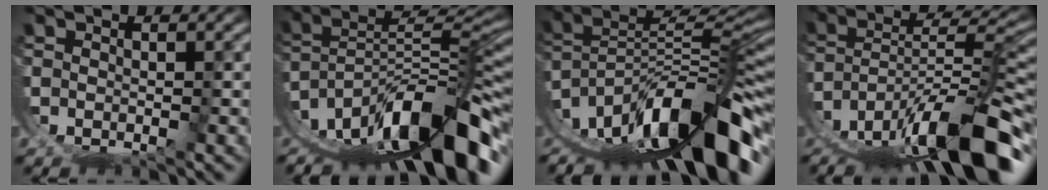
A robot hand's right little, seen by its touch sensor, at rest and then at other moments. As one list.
[{"total": 12.8, "force": [-4.1, 6.1, 10.5], "torque": [-0.160, -0.008, -0.049]}, {"total": 14.3, "force": [-3.6, 7.4, 11.7], "torque": [-0.182, -0.006, -0.043]}, {"total": 11.0, "force": [-4.7, 4.4, 8.9], "torque": [-0.136, -0.011, -0.053]}]